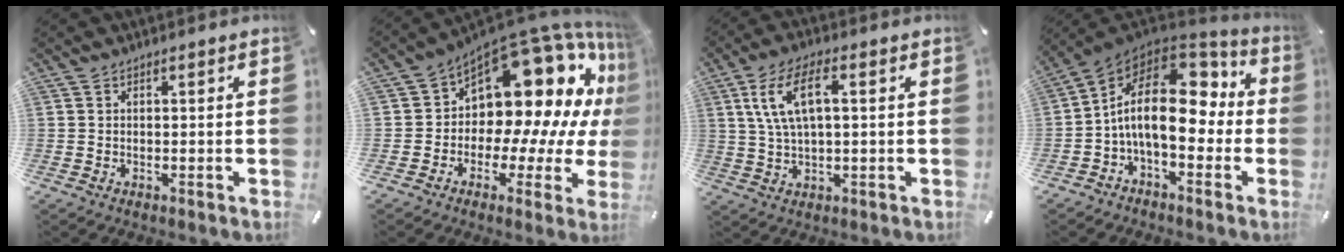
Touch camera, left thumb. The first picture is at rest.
{"total": 19.5, "force": [8.6, 11.7, 13.0], "torque": [-0.172, -0.093, 0.151]}
{"total": 9.5, "force": [2.6, 3.9, 8.3], "torque": [-0.183, 0.003, 0.039]}
{"total": 17.9, "force": [1.0, 9.7, 15.0], "torque": [-0.272, -0.009, 0.019]}